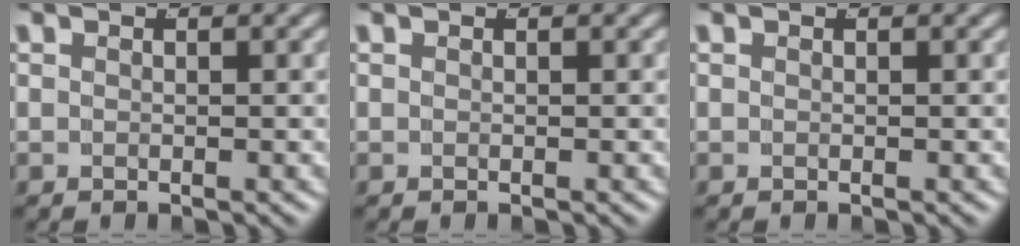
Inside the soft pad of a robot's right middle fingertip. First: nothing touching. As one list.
[{"total": 0.0}, {"total": 0.0}]